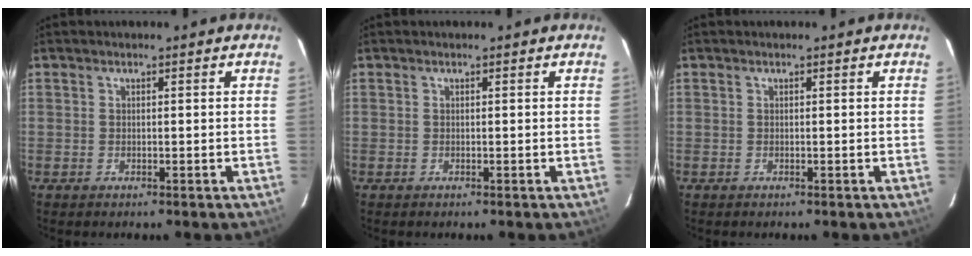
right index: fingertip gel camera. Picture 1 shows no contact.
{"total": 0.0}
{"total": 0.0}